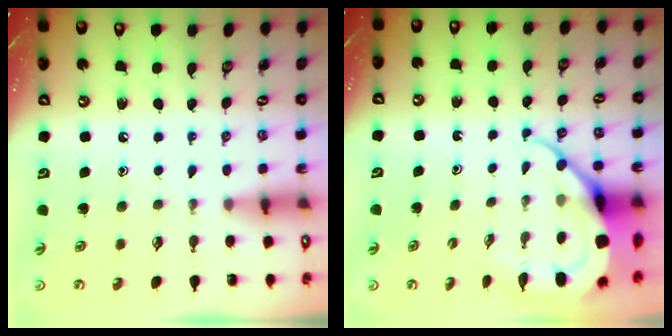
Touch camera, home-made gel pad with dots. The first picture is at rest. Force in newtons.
{"total": 9.7, "press": 9.6, "slide": 0.9}